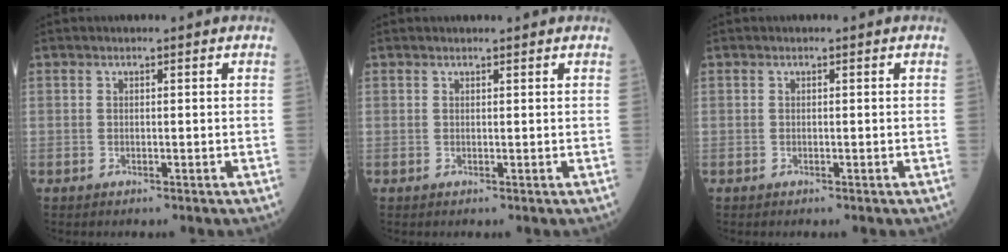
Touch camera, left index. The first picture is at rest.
{"total": 1.2, "force": [1.2, 0.0, 0.3], "torque": [-0.004, 0.007, 0.018]}
{"total": 0.0}